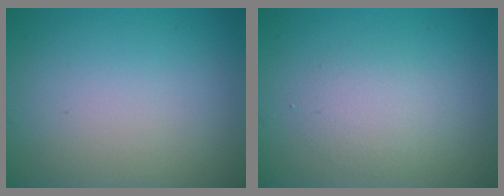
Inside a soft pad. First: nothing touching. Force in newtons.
{"total": 2.0, "press": 2.0, "slide": 0.1}